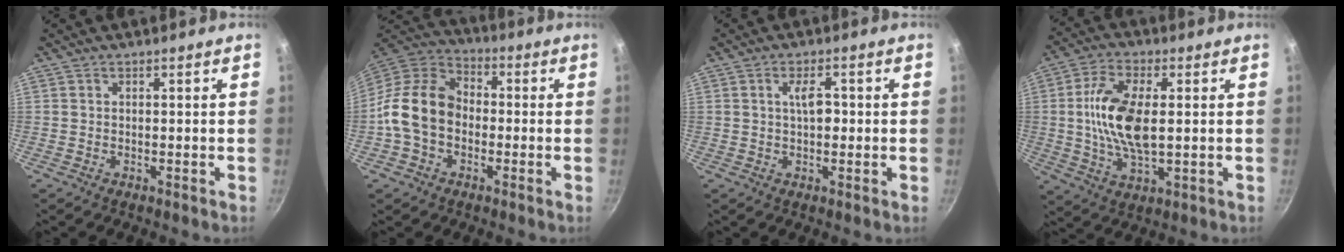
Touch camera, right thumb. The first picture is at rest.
{"total": 13.9, "force": [-2.2, 10.2, 9.1], "torque": [-0.141, 0.040, -0.064]}
{"total": 3.9, "force": [0.3, 1.8, 3.5], "torque": [-0.047, 0.008, 0.004]}
{"total": 12.9, "force": [1.1, 6.2, 11.3], "torque": [-0.215, 0.006, 0.017]}